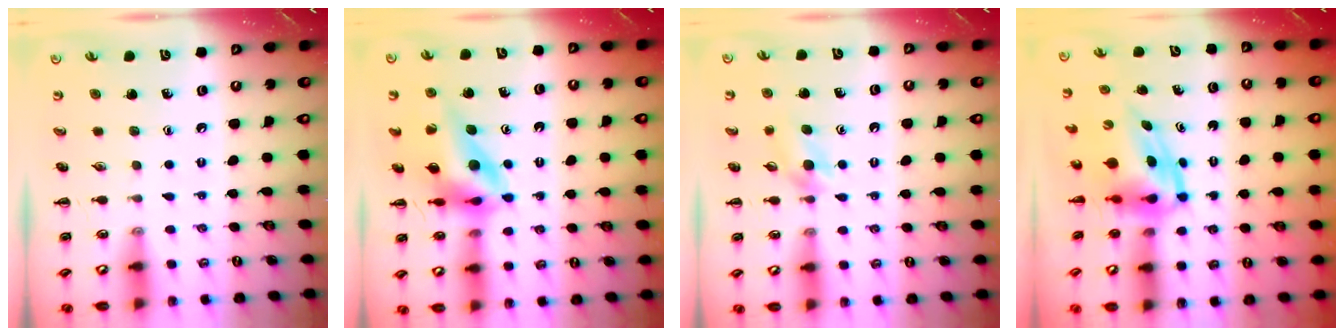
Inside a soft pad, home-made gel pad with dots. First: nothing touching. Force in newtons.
{"total": 12.4, "press": 11.8, "slide": 3.9}
{"total": 5.0, "press": 4.6, "slide": 1.7}
{"total": 4.5, "press": 4.4, "slide": 0.7}